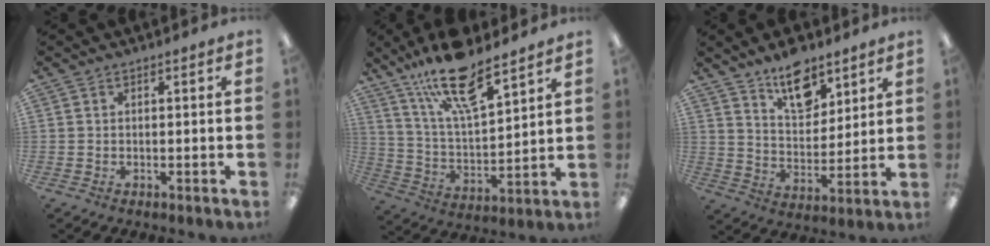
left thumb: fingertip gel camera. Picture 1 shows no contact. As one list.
[{"total": 17.5, "force": [12.5, 5.4, 11.0], "torque": [-0.199, -0.064, 0.214]}, {"total": 12.3, "force": [9.1, 6.1, 5.6], "torque": [-0.080, -0.053, 0.164]}]